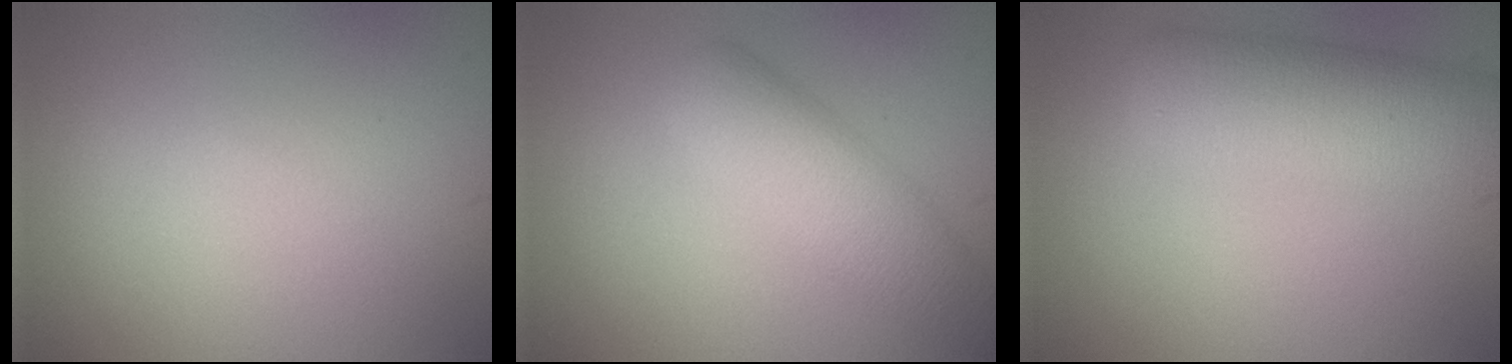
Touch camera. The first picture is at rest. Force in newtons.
{"total": 5.1, "press": 5.1, "slide": 0.2}
{"total": 7.0, "press": 7.0, "slide": 0.1}